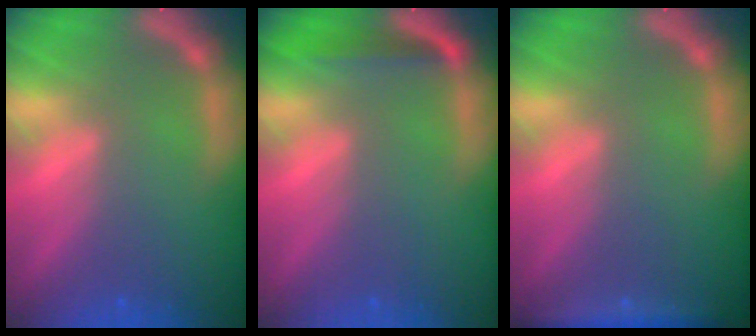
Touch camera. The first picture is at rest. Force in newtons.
{"total": 2.5}
{"total": 3.0}